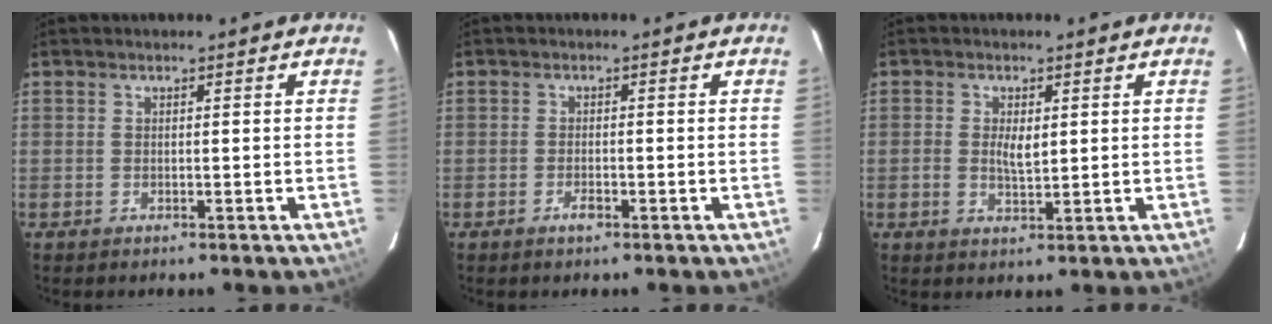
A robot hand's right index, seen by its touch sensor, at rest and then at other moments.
{"total": 1.8, "force": [-1.1, 0.7, 1.3], "torque": [-0.026, 0.000, -0.020]}
{"total": 3.2, "force": [0.4, 1.5, 2.8], "torque": [-0.053, -0.001, 0.007]}